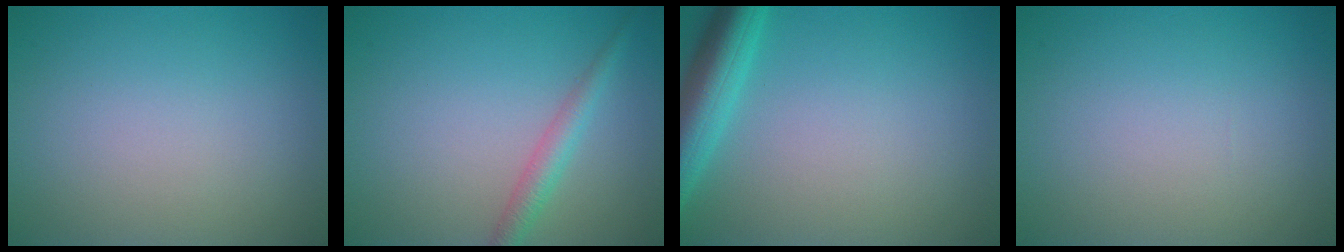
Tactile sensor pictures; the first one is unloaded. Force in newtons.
{"total": 2.2, "press": 2.2, "slide": 0.1}
{"total": 5.1, "press": 5.1, "slide": 0.3}
{"total": 0.0}